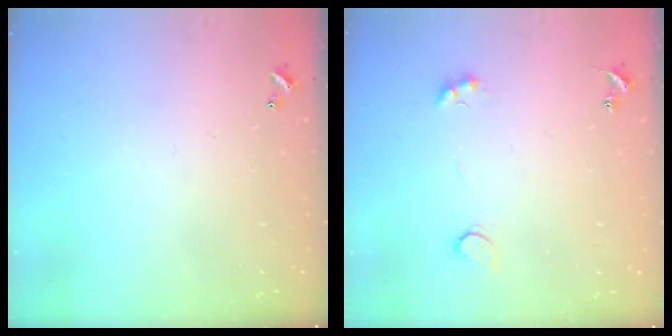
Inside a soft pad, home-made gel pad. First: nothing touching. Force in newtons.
{"total": 3.7, "press": 3.4, "slide": 1.2}